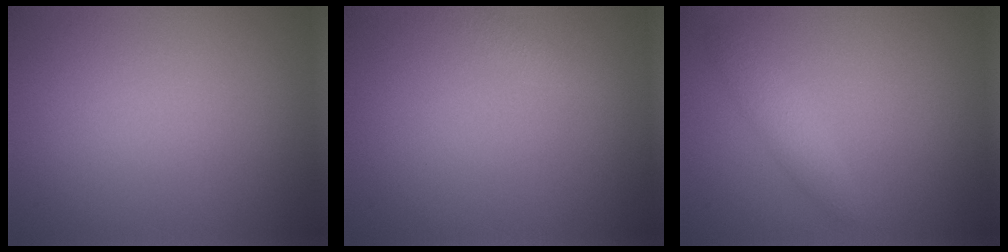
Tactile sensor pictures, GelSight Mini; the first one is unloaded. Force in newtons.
{"total": 0.9, "press": 0.9, "slide": 0.0}
{"total": 1.7, "press": 1.7, "slide": 0.0}